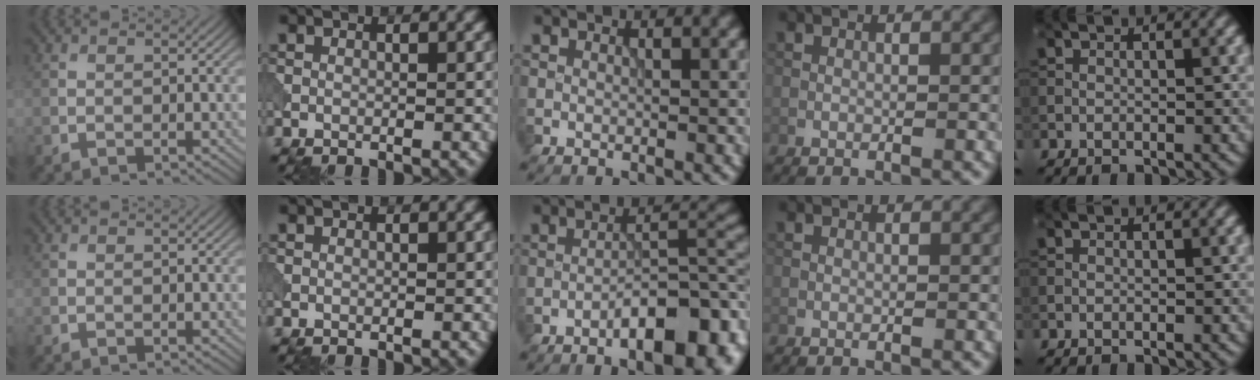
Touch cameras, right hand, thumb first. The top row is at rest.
{"middle": {"total": 8.4, "force": [-4.3, 2.7, 6.7], "torque": [-0.091, 0.010, -0.067]}}